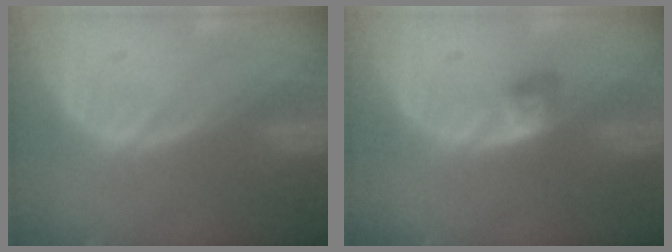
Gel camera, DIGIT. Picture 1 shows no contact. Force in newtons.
{"total": 2.8, "press": 2.6, "slide": 1.2}